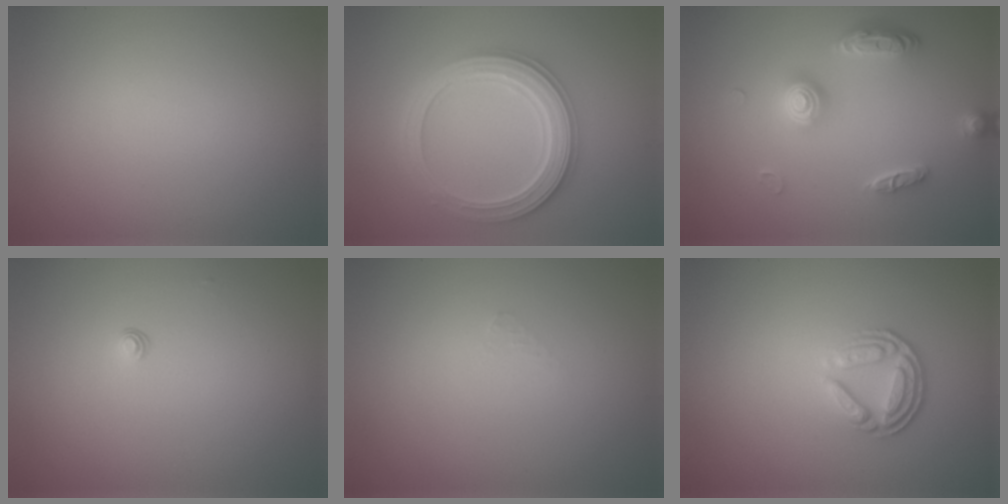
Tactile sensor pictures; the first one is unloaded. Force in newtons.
{"total": 5.5, "press": 5.4, "slide": 1.0}
{"total": 3.5, "press": 3.0, "slide": 1.8}
{"total": 0.6, "press": 0.3, "slide": 0.5}
{"total": 0.7, "press": 0.7, "slide": 0.1}
{"total": 3.7, "press": 2.8, "slide": 2.5}